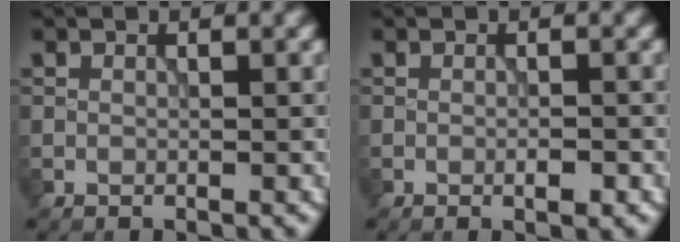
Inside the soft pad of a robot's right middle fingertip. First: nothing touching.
{"total": 1.3, "force": [-0.5, 0.3, 1.2], "torque": [-0.018, -0.002, -0.008]}